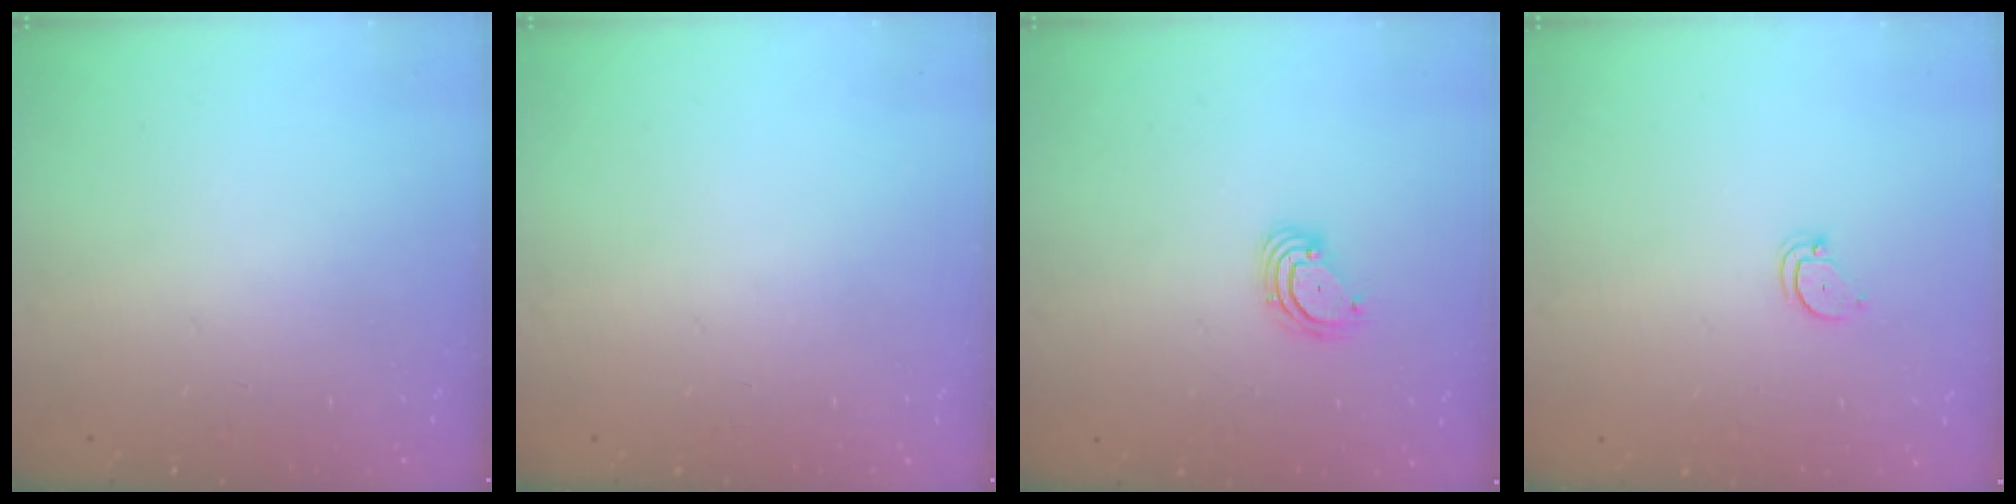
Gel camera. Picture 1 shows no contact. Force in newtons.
{"total": 0.0}
{"total": 3.4, "press": 3.4, "slide": 0.2}
{"total": 2.6, "press": 2.6, "slide": 0.1}